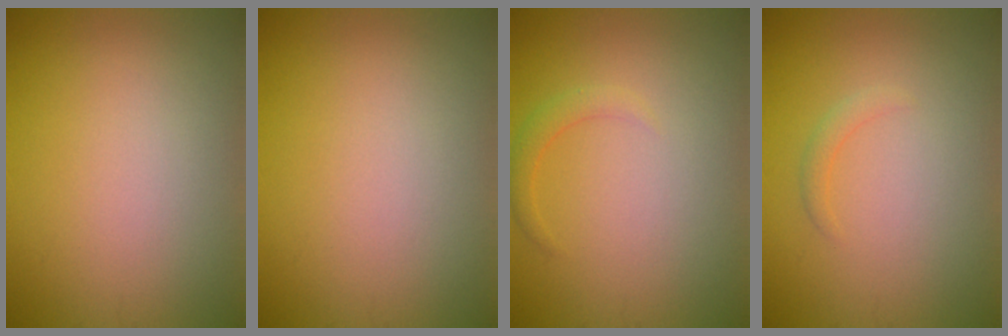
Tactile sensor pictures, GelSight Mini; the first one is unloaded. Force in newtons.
{"total": 0.0}
{"total": 1.3, "press": 1.3, "slide": 0.1}
{"total": 0.9, "press": 0.9, "slide": 0.0}